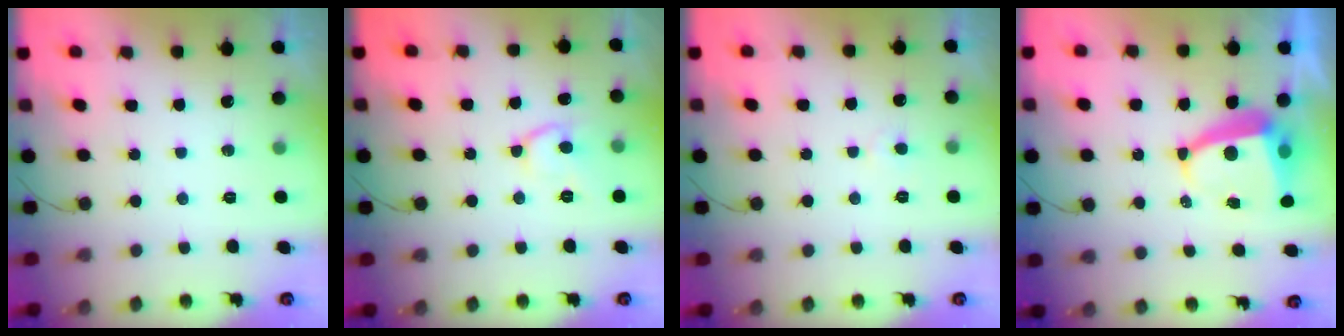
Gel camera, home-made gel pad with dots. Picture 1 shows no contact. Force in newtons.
{"total": 9.6, "press": 9.6, "slide": 0.8}
{"total": 2.6, "press": 2.6, "slide": 0.3}
{"total": 7.0, "press": 7.0, "slide": 0.5}